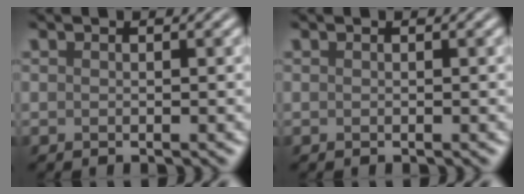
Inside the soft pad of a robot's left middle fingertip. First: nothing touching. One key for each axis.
{"total": 0.0}